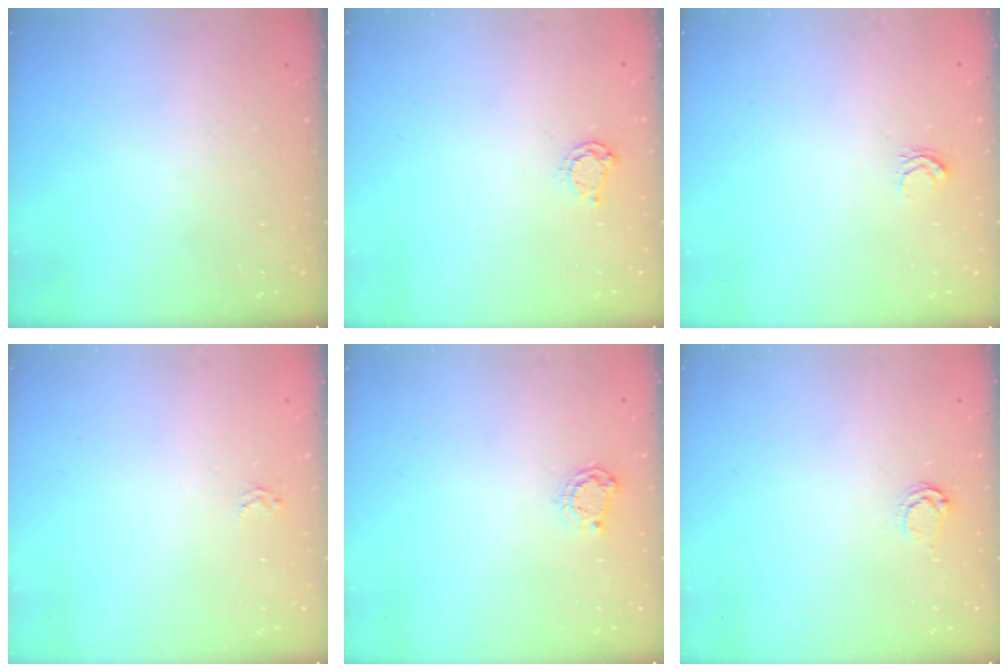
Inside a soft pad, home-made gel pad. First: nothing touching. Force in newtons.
{"total": 4.3, "press": 4.2, "slide": 0.6}
{"total": 3.8, "press": 3.8, "slide": 0.3}
{"total": 1.9, "press": 1.9, "slide": 0.2}
{"total": 5.3, "press": 5.2, "slide": 0.7}
{"total": 3.4, "press": 3.3, "slide": 0.8}